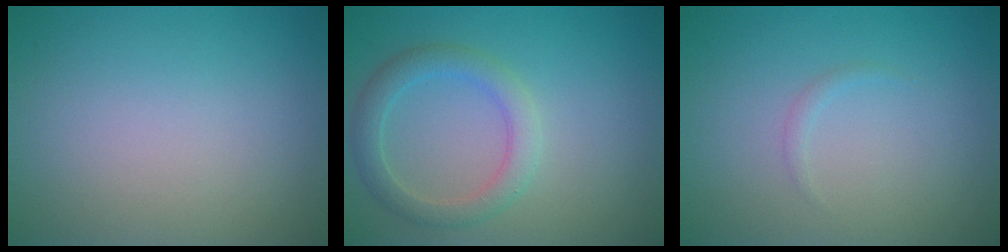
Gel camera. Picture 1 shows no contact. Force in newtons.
{"total": 3.0, "press": 3.0, "slide": 0.1}
{"total": 0.5, "press": 0.5, "slide": 0.1}